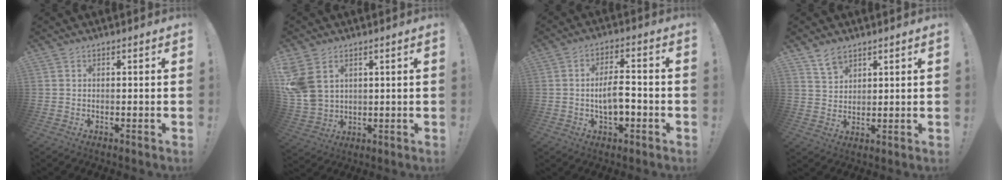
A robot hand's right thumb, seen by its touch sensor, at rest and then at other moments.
{"total": 9.0, "force": [3.8, 6.4, 5.0], "torque": [-0.108, -0.014, 0.080]}
{"total": 9.8, "force": [-1.7, 4.4, 8.6], "torque": [-0.155, 0.009, -0.032]}
{"total": 5.5, "force": [4.5, 2.7, 1.7], "torque": [-0.024, -0.024, 0.085]}